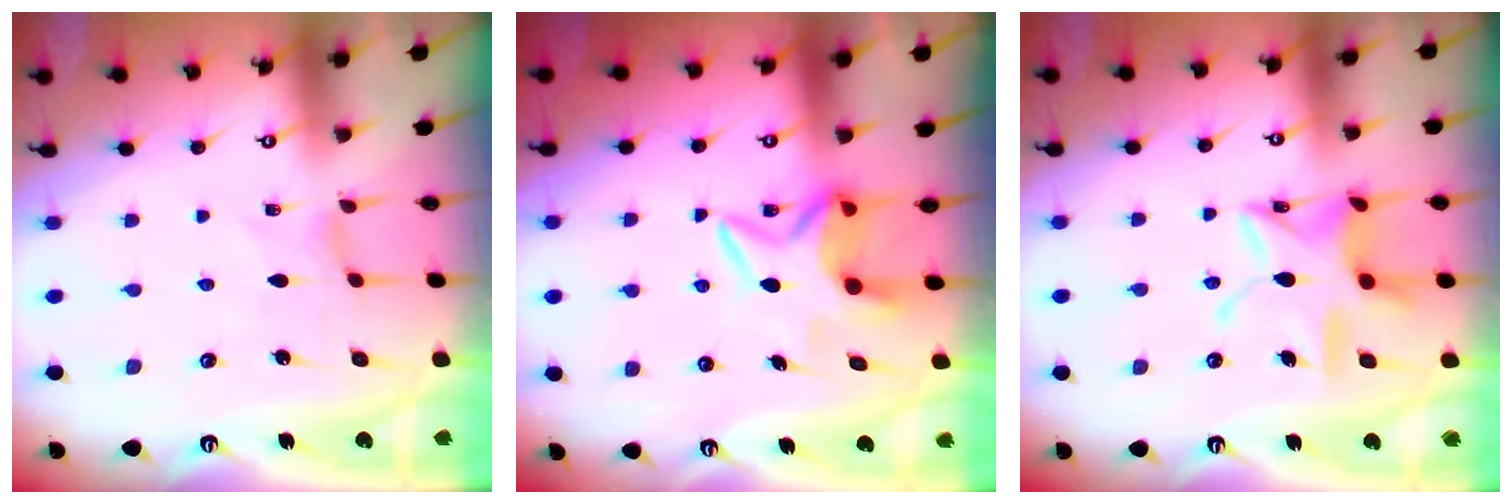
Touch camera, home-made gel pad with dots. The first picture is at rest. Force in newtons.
{"total": 7.3, "press": 7.3, "slide": 0.5}
{"total": 13.7, "press": 13.7, "slide": 1.2}